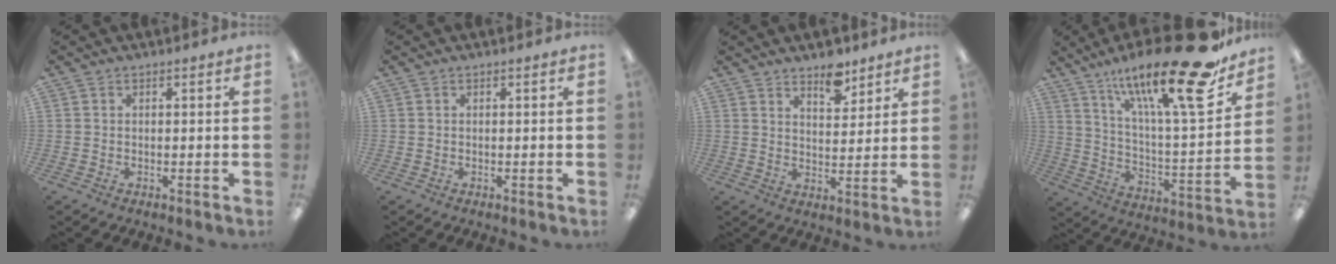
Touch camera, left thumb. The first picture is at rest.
{"total": 0.0}
{"total": 6.8, "force": [5.5, 3.0, 2.5], "torque": [-0.009, -0.043, 0.092]}
{"total": 25.4, "force": [17.7, 5.3, 17.4], "torque": [-0.272, -0.109, 0.282]}